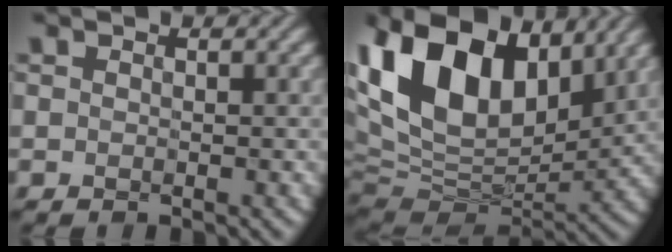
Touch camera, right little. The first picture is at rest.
{"total": 15.7, "force": [6.0, 9.6, 10.9], "torque": [-0.238, 0.037, 0.103]}